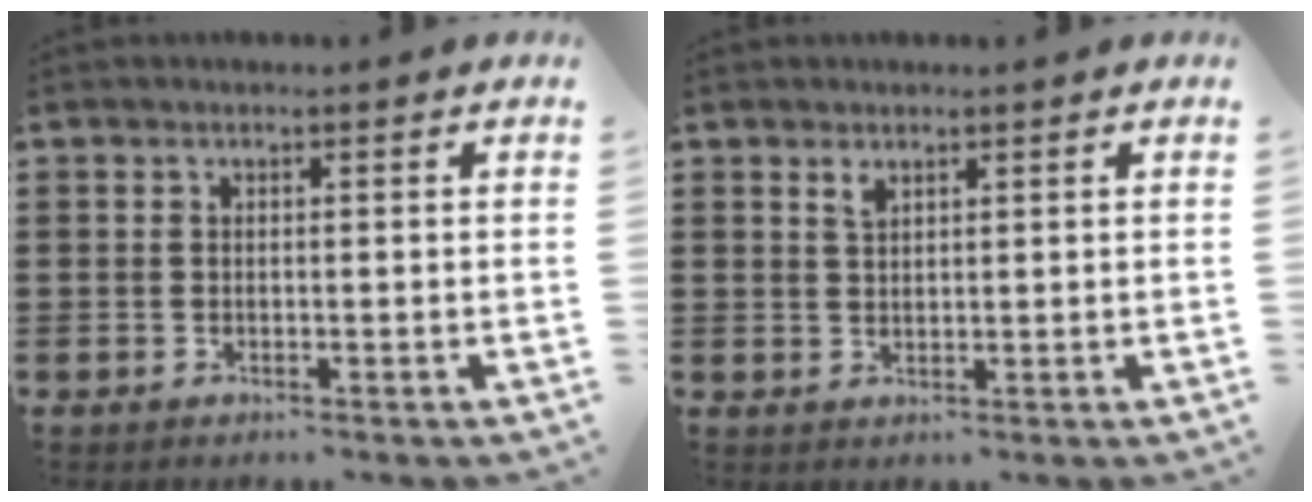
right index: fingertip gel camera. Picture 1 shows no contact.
{"total": 1.6, "force": [1.2, 0.7, 0.8], "torque": [-0.019, 0.003, 0.022]}